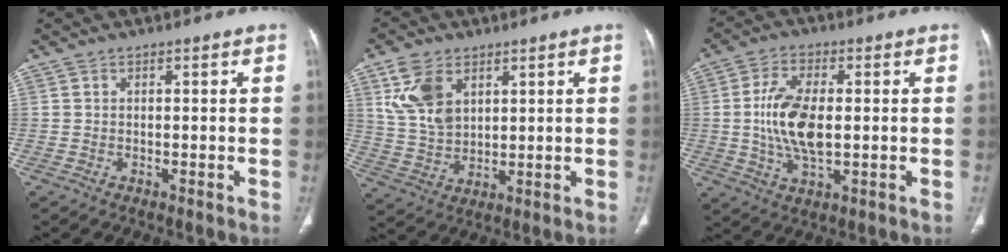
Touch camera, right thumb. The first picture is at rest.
{"total": 10.1, "force": [4.4, 6.4, 6.5], "torque": [-0.115, -0.013, 0.097]}
{"total": 11.4, "force": [0.0, 5.6, 9.9], "torque": [-0.198, -0.002, 0.003]}